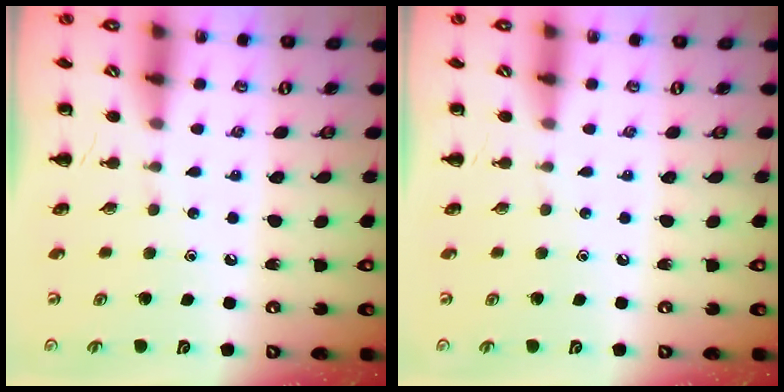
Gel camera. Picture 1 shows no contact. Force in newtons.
{"total": 0.0}